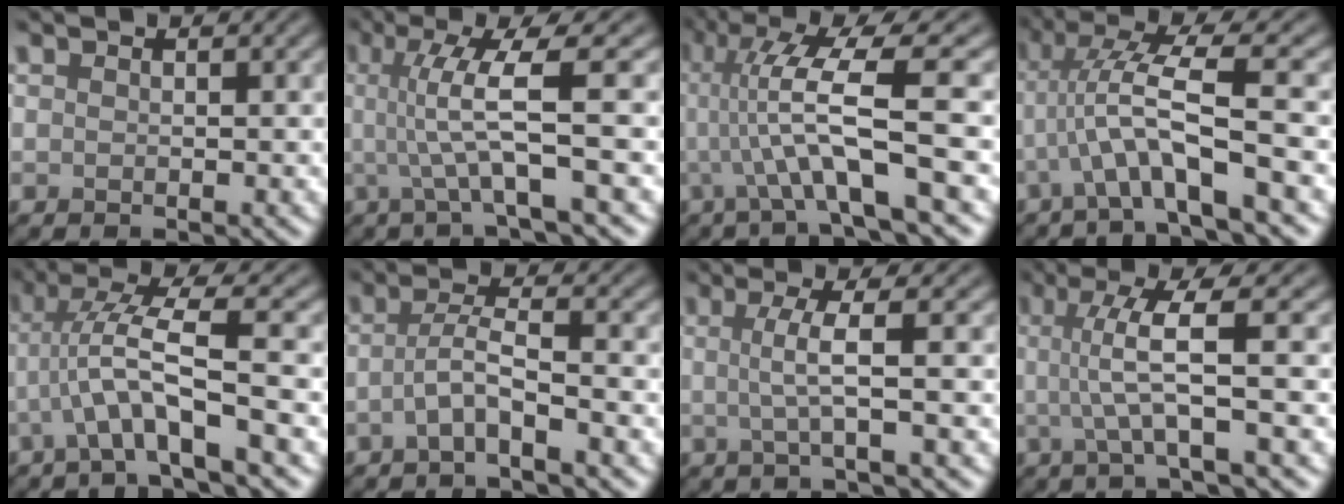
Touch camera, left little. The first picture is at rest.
{"total": 5.9, "force": [0.3, 0.8, 5.9], "torque": [-0.107, 0.003, 0.006]}
{"total": 8.5, "force": [-0.1, 1.3, 8.4], "torque": [-0.135, 0.008, -0.002]}
{"total": 5.6, "force": [-1.4, 0.3, 5.4], "torque": [-0.110, 0.017, -0.028]}
{"total": 5.1, "force": [-1.5, 0.2, 4.9], "torque": [-0.099, 0.016, -0.030]}
{"total": 2.9, "force": [-1.3, 0.3, 2.6], "torque": [-0.052, 0.008, -0.033]}
{"total": 3.3, "force": [0.0, 0.6, 3.2], "torque": [-0.058, -0.001, -0.007]}
{"total": 5.1, "force": [0.3, 0.7, 5.1], "torque": [-0.091, 0.003, 0.002]}